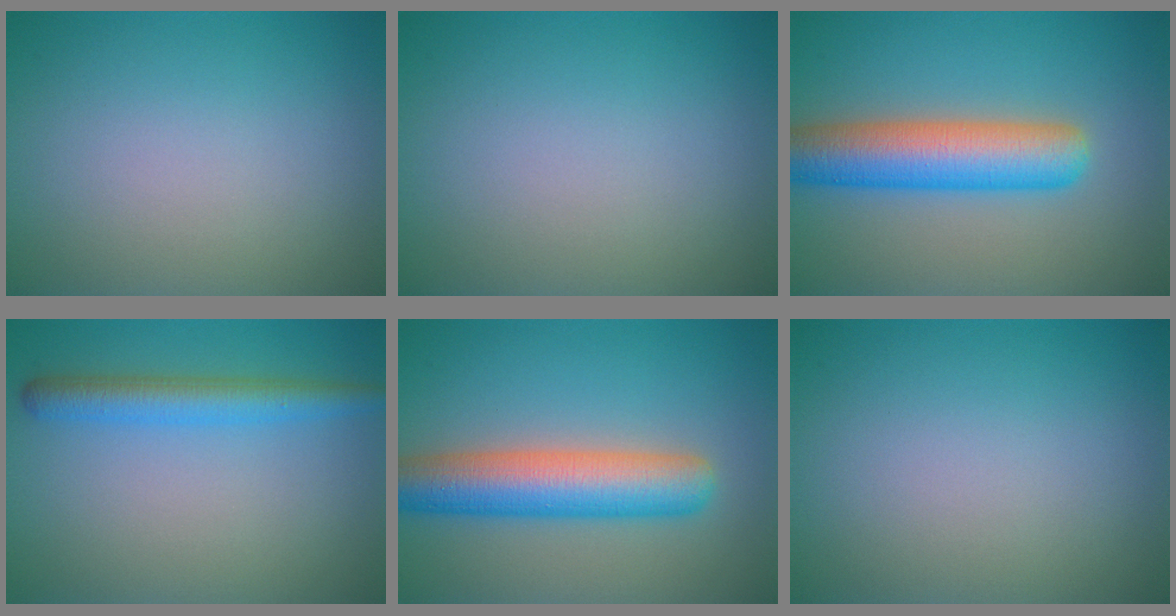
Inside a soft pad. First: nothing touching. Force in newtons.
{"total": 0.0}
{"total": 7.7, "press": 7.7, "slide": 0.2}
{"total": 3.5, "press": 3.5, "slide": 0.1}
{"total": 7.4, "press": 7.4, "slide": 0.3}
{"total": 0.0}